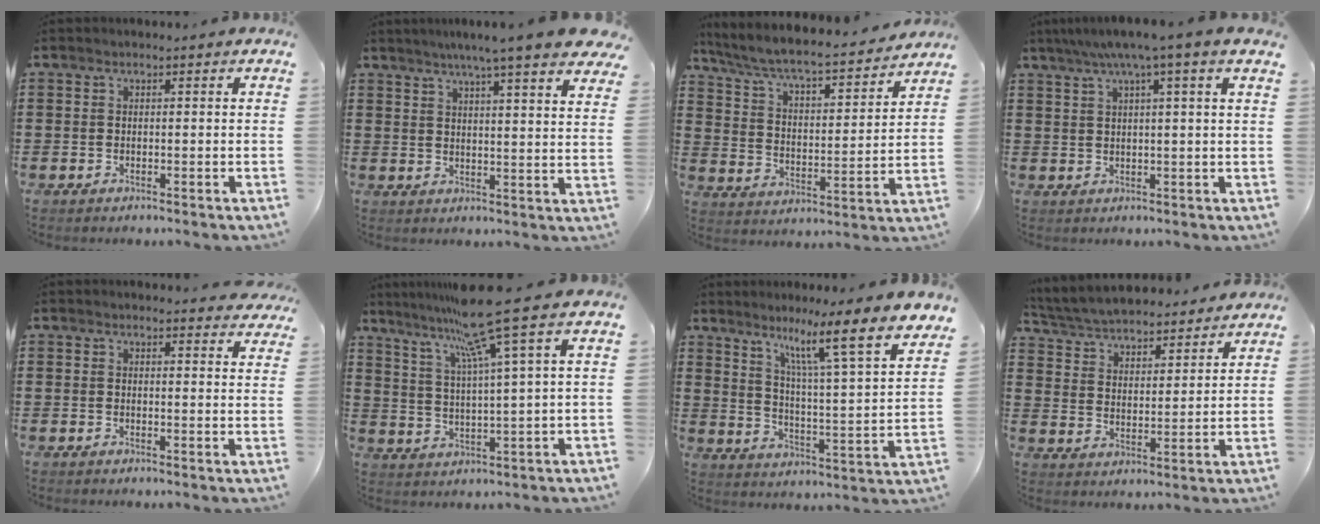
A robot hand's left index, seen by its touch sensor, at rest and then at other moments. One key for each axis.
{"total": 6.1, "fx": 5.1, "fy": -0.8, "fz": 3.1, "tx": -0.080, "ty": -0.024, "tz": 0.085}
{"total": 5.7, "fx": 5.2, "fy": 0.3, "fz": 2.3, "tx": -0.070, "ty": -0.043, "tz": 0.079}
{"total": 4.9, "fx": 3.0, "fy": -0.7, "fz": 3.8, "tx": -0.082, "ty": -0.003, "tz": 0.048}
{"total": 1.9, "fx": 1.8, "fy": 0.2, "fz": 0.3, "tx": -0.002, "ty": -0.004, "tz": 0.034}
{"total": 11.6, "fx": 7.4, "fy": -1.2, "fz": 8.9, "tx": -0.183, "ty": -0.028, "tz": 0.115}
{"total": 9.6, "fx": 7.3, "fy": -0.6, "fz": 6.2, "tx": -0.115, "ty": -0.065, "tz": 0.104}
{"total": 5.1, "fx": 5.0, "fy": 0.4, "fz": 0.8, "tx": -0.042, "ty": -0.031, "tz": 0.084}